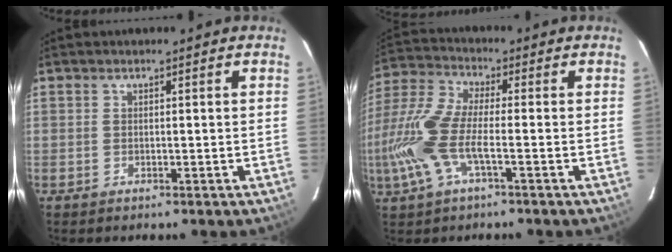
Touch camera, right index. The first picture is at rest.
{"total": 12.6, "force": [-3.4, 3.9, 11.5], "torque": [-0.262, -0.002, -0.073]}